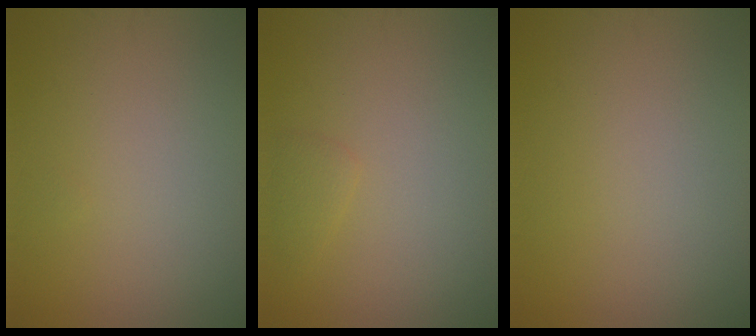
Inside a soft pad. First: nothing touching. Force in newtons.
{"total": 0.9, "press": 0.9, "slide": 0.0}
{"total": 0.0}